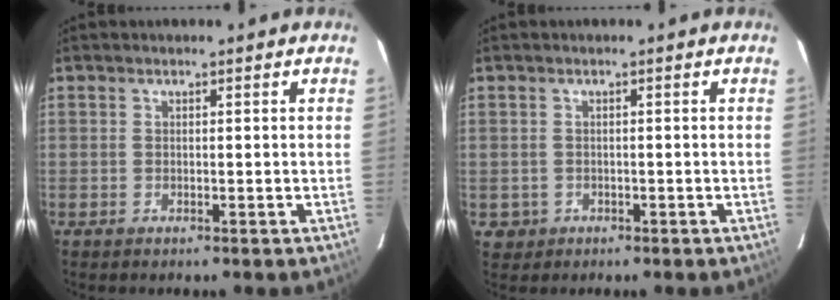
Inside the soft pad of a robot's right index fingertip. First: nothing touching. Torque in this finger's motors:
{"motor_torque": [-0.20, 0.15, -0.73, -0.19]}